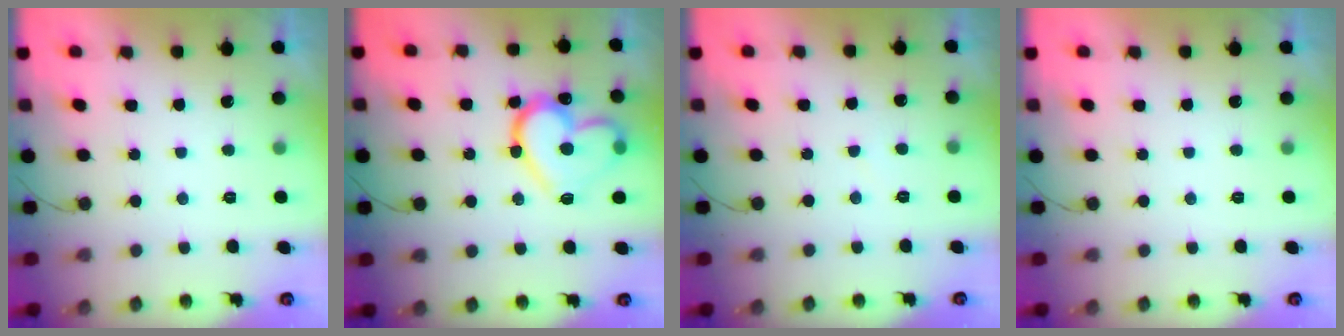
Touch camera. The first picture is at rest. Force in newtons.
{"total": 19.2, "press": 19.1, "slide": 2.2}
{"total": 2.9, "press": 2.9, "slide": 0.2}
{"total": 0.0}